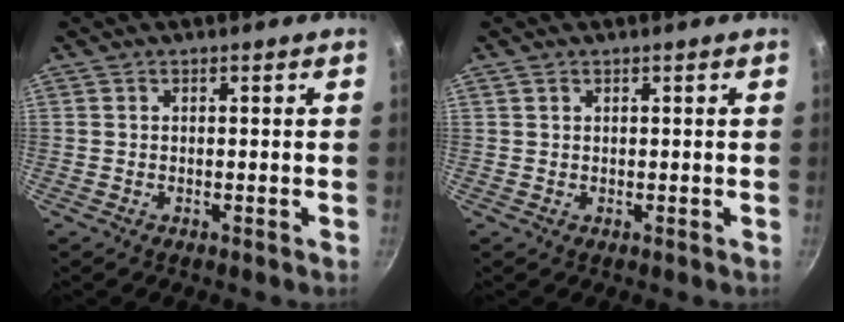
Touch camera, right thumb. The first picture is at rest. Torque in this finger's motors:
{"motor_torque": [0.08, -0.03, -0.47, 0.23, 0.07]}